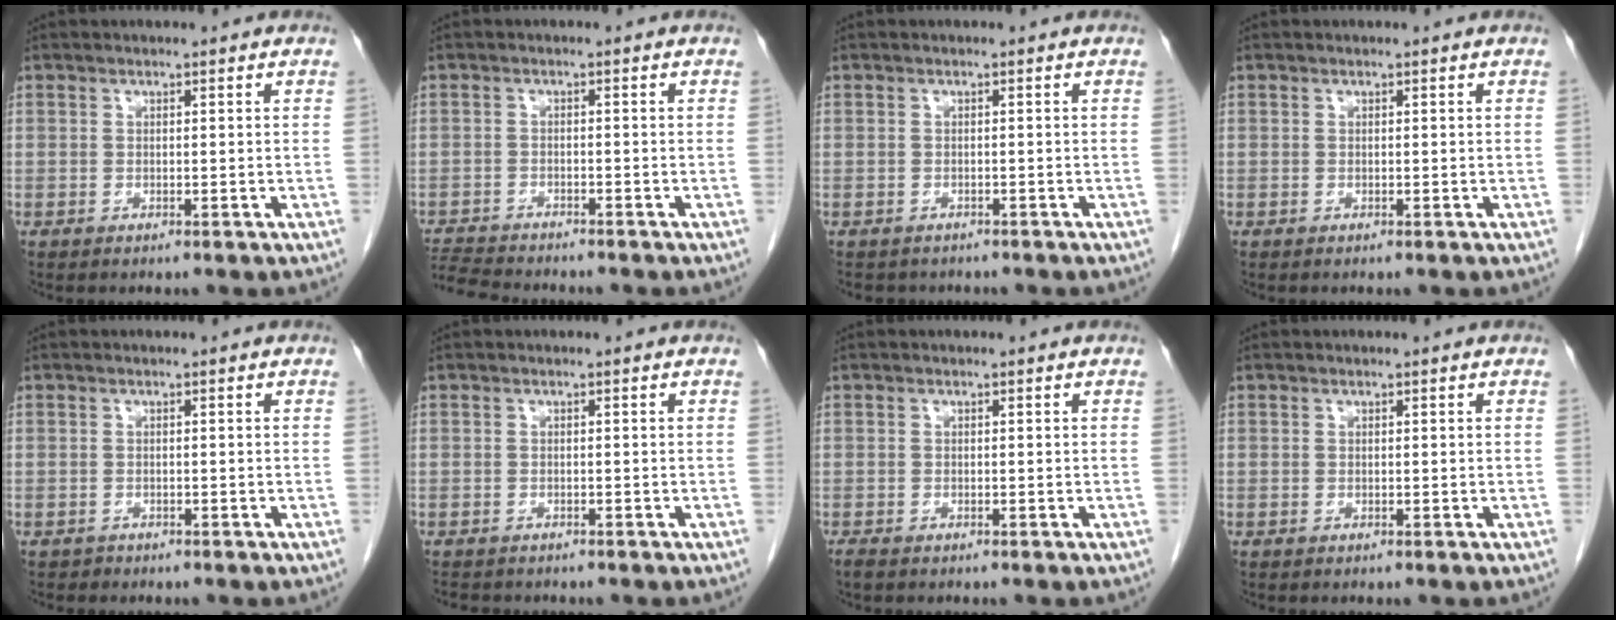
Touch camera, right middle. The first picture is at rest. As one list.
[{"total": 6.5, "force": [-6.4, 0.3, 1.5], "torque": [-0.029, -0.013, -0.109]}, {"total": 3.7, "force": [-3.2, 1.8, 0.6], "torque": [-0.010, 0.001, -0.040]}, {"total": 0.0}, {"total": 0.6, "force": [-0.5, 0.4, -0.1], "torque": [-0.008, 0.001, -0.011]}, {"total": 3.6, "force": [-3.1, 1.5, 1.1], "torque": [-0.019, -0.005, -0.042]}, {"total": 1.1, "force": [-1.0, 0.3, 0.5], "torque": [-0.017, -0.004, -0.016]}, {"total": 0.0}]